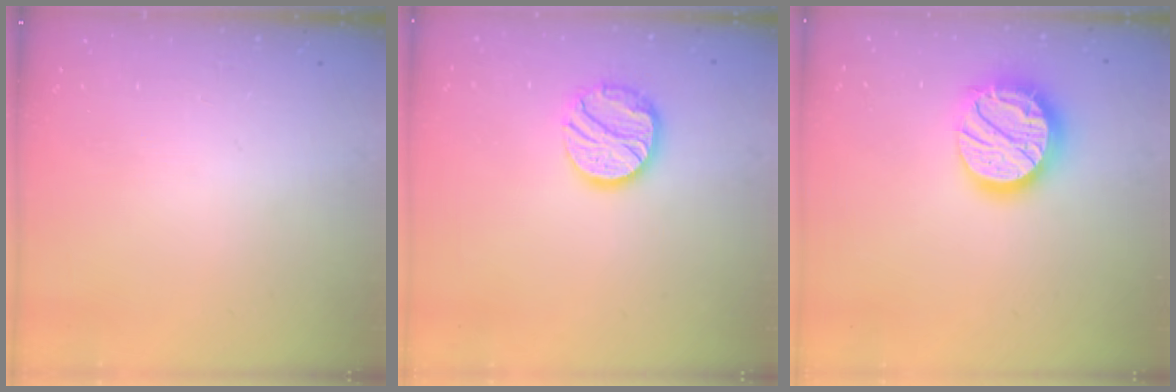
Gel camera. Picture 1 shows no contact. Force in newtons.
{"total": 13.7, "press": 13.6, "slide": 1.0}
{"total": 18.5, "press": 18.5, "slide": 1.4}